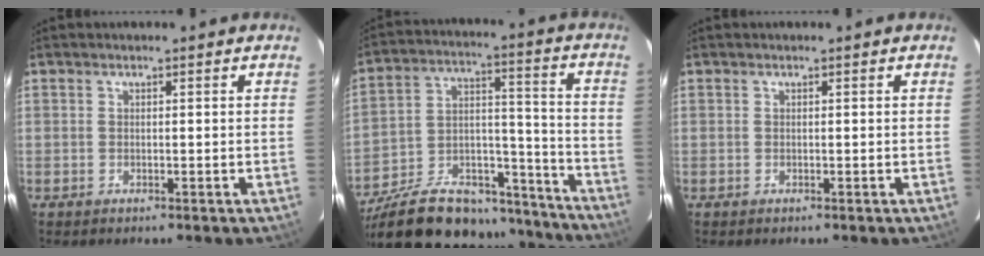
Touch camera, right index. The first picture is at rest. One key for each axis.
{"total": 30.2, "fx": -24.6, "fy": 11.6, "fz": 13.2, "tx": -0.248, "ty": 0.032, "tz": -0.349}
{"total": 0.0}